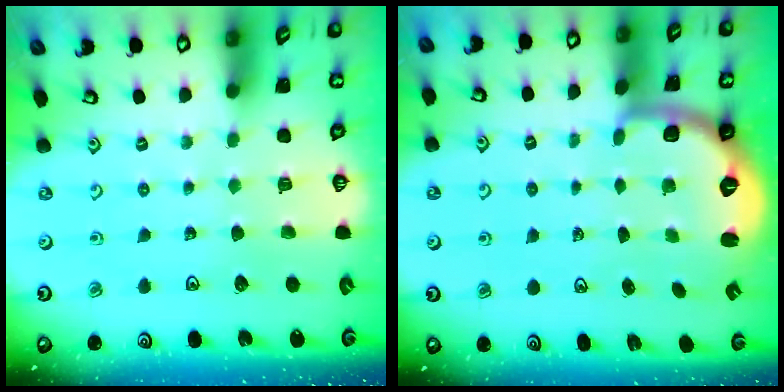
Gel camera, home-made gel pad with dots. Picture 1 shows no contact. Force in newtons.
{"total": 2.5, "press": 2.0, "slide": 1.6}